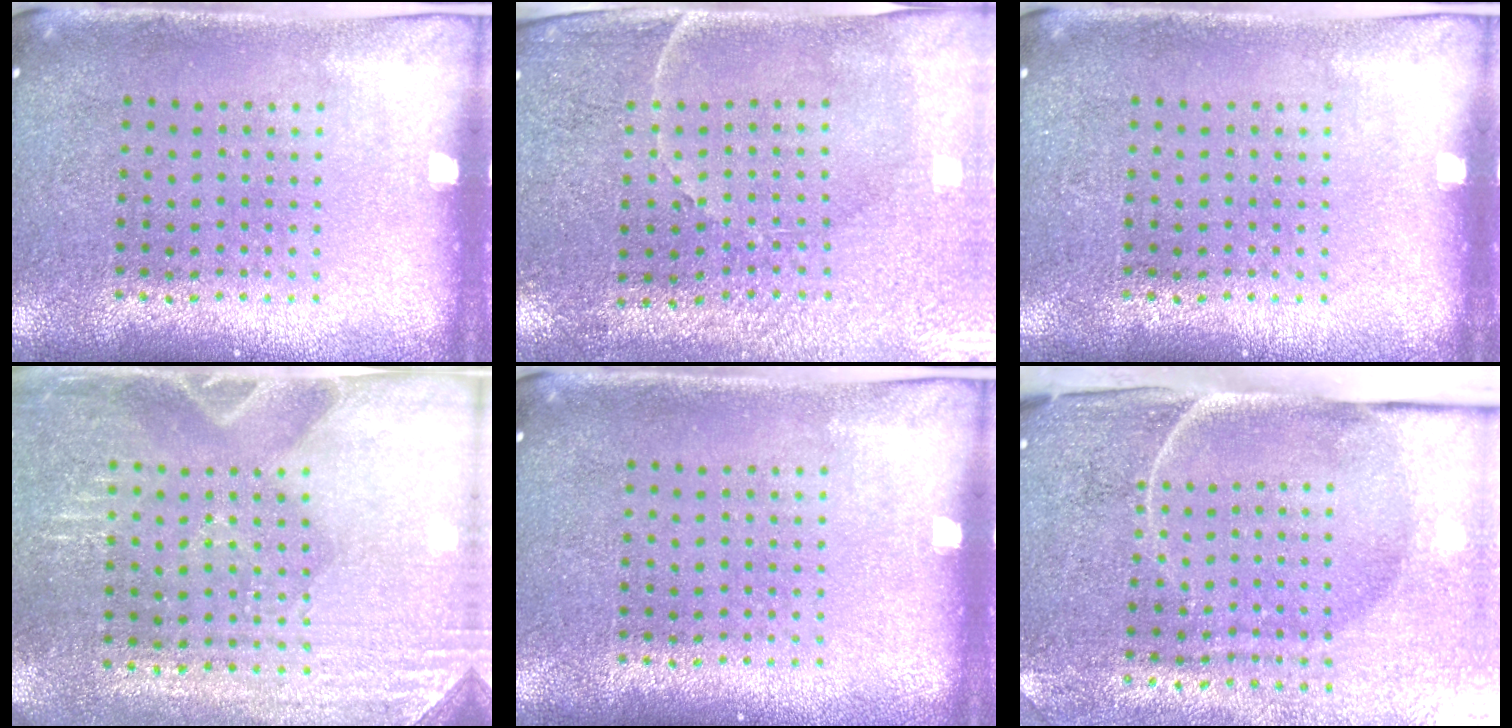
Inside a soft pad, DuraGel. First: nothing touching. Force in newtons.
{"total": 3.4, "press": 3.2, "slide": 1.0}
{"total": 0.0}
{"total": 3.0, "press": 2.9, "slide": 0.6}
{"total": 0.0}
{"total": 4.9, "press": 4.0, "slide": 3.0}